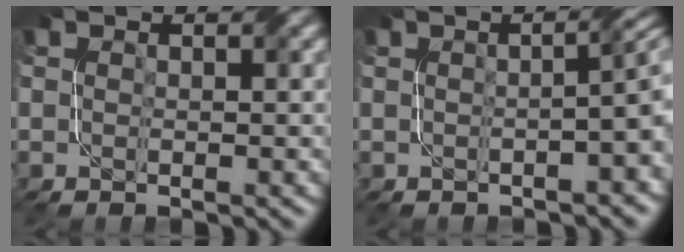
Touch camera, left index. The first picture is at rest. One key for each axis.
{"total": 5.0, "fx": -0.5, "fy": 1.9, "fz": 4.6, "tx": -0.027, "ty": 0.012, "tz": -0.008}